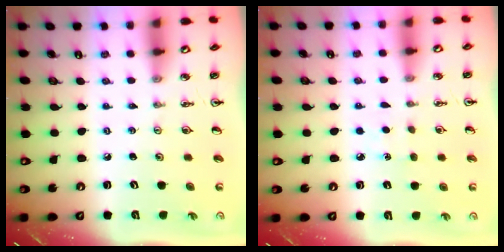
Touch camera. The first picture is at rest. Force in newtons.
{"total": 3.3, "press": 3.3, "slide": 0.4}